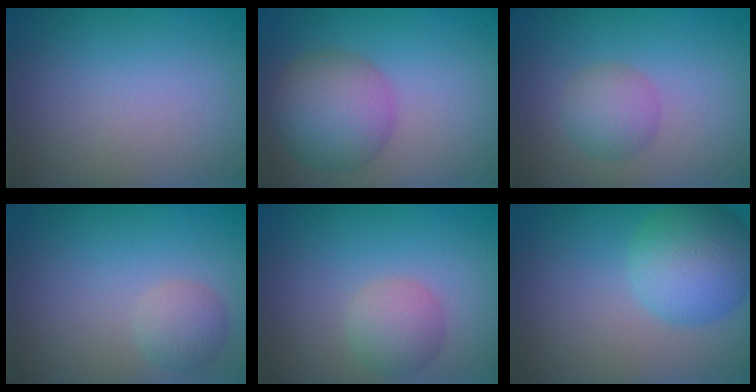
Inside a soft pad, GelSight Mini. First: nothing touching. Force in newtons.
{"total": 5.8, "press": 5.8, "slide": 0.2}
{"total": 2.5, "press": 2.5, "slide": 0.1}
{"total": 2.0, "press": 2.0, "slide": 0.1}
{"total": 2.7, "press": 2.6, "slide": 0.2}
{"total": 5.9, "press": 5.9, "slide": 0.3}